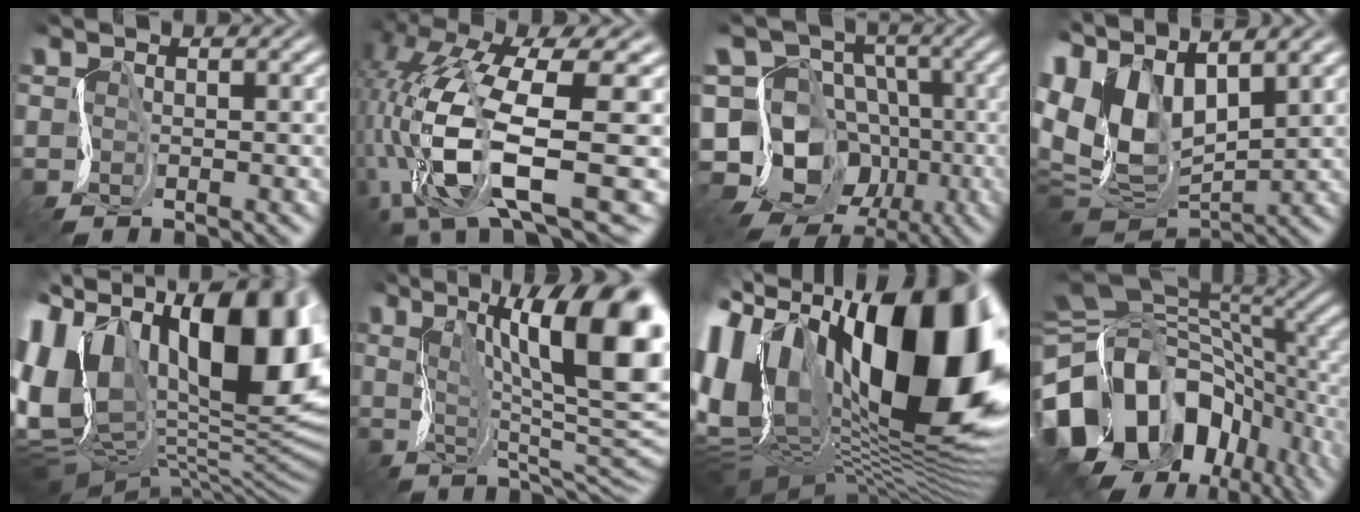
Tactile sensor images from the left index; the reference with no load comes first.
{"total": 13.2, "force": [-3.7, 5.2, 11.5], "torque": [-0.246, -0.004, -0.070]}
{"total": 14.5, "force": [-6.9, 11.3, 6.0], "torque": [-0.113, 0.005, -0.134]}
{"total": 10.4, "force": [3.3, 6.0, 7.8], "torque": [-0.191, 0.004, 0.060]}
{"total": 18.7, "force": [3.7, 12.3, 13.6], "torque": [-0.245, 0.010, 0.079]}
{"total": 14.4, "force": [4.2, 4.4, 13.0], "torque": [-0.195, 0.007, 0.070]}
{"total": 20.5, "force": [2.1, 11.4, 17.0], "torque": [-0.327, -0.017, 0.038]}
{"total": 17.6, "force": [-7.4, 12.4, 10.1], "torque": [-0.220, 0.000, -0.127]}